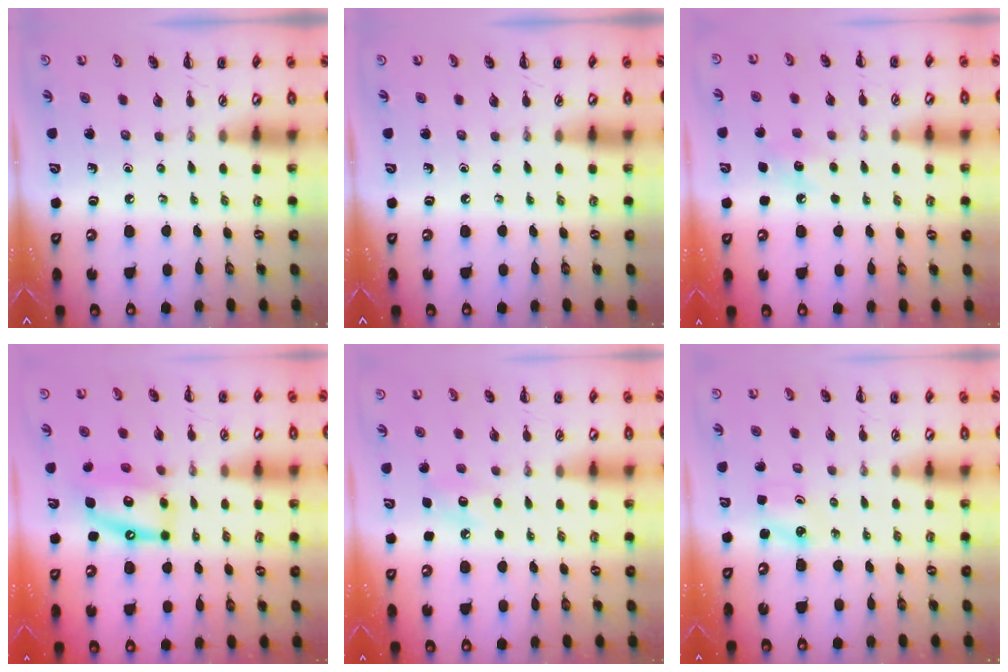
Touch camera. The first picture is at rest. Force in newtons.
{"total": 0.0}
{"total": 7.1, "press": 6.8, "slide": 1.9}
{"total": 12.8, "press": 12.3, "slide": 3.4}
{"total": 6.8, "press": 6.5, "slide": 1.9}
{"total": 2.0, "press": 2.0, "slide": 0.6}